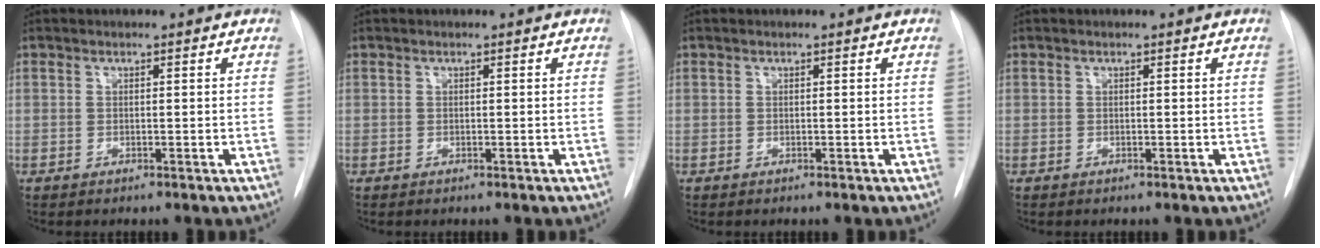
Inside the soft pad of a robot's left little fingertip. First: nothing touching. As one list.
[{"total": 0.0}, {"total": 0.0}, {"total": 0.0}]